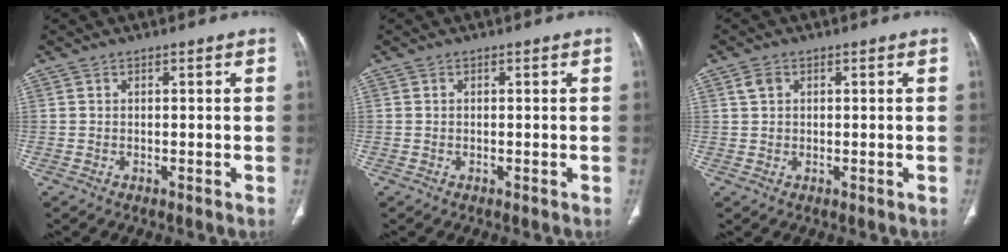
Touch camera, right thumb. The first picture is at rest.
{"total": 0.0}
{"total": 2.1, "force": [0.7, 1.7, 1.1], "torque": [-0.020, 0.004, 0.016]}